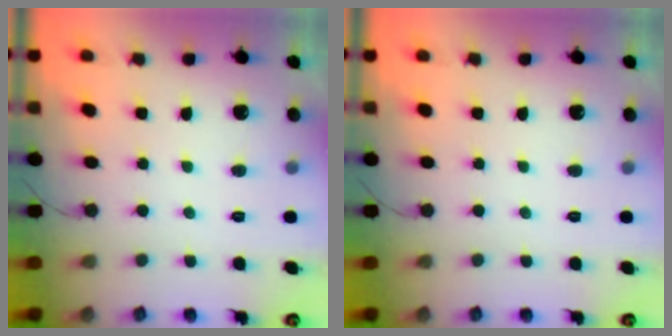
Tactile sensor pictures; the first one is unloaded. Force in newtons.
{"total": 0.0}